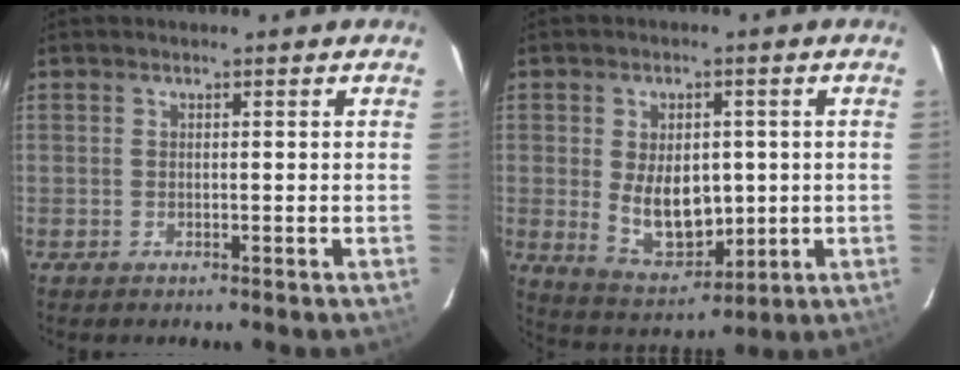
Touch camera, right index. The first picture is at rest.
{"total": 10.8, "force": [-0.1, 6.8, 8.4], "torque": [-0.161, -0.012, 0.022]}